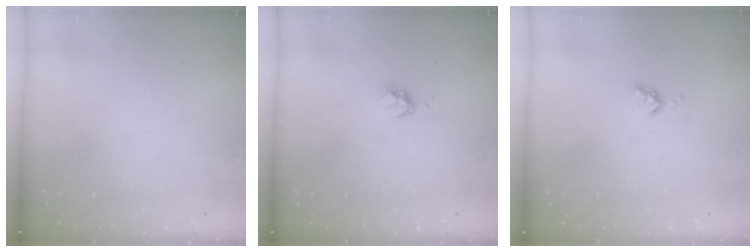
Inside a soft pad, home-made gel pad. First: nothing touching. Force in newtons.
{"total": 3.6, "press": 3.6, "slide": 0.4}
{"total": 3.7, "press": 3.7, "slide": 0.4}